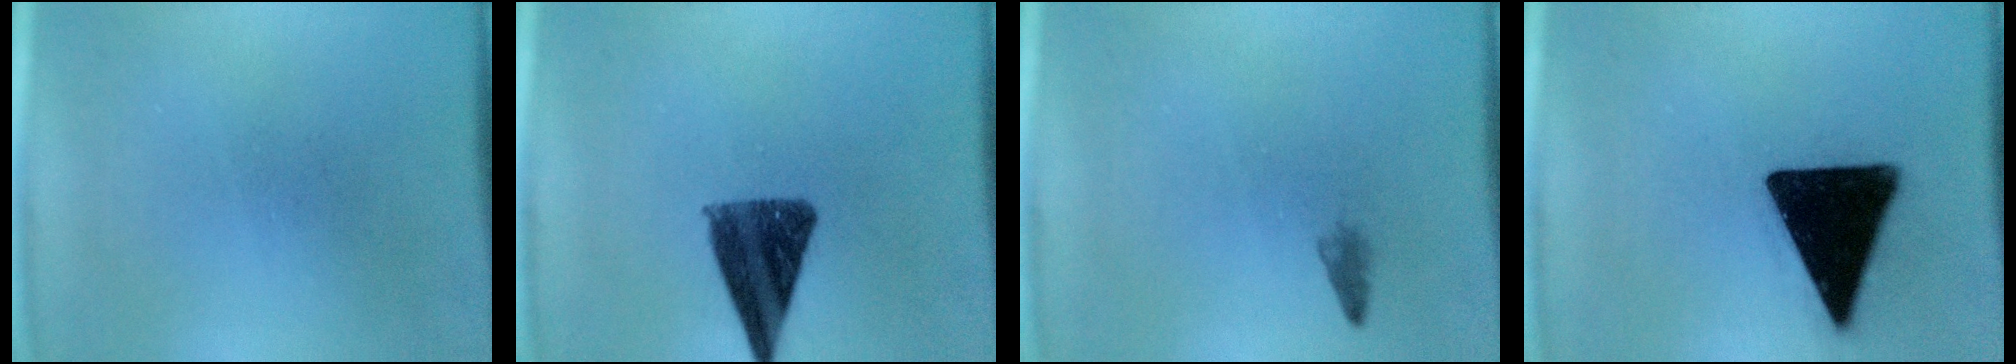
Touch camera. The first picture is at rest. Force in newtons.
{"total": 10.8}
{"total": 0.9}
{"total": 19.6}